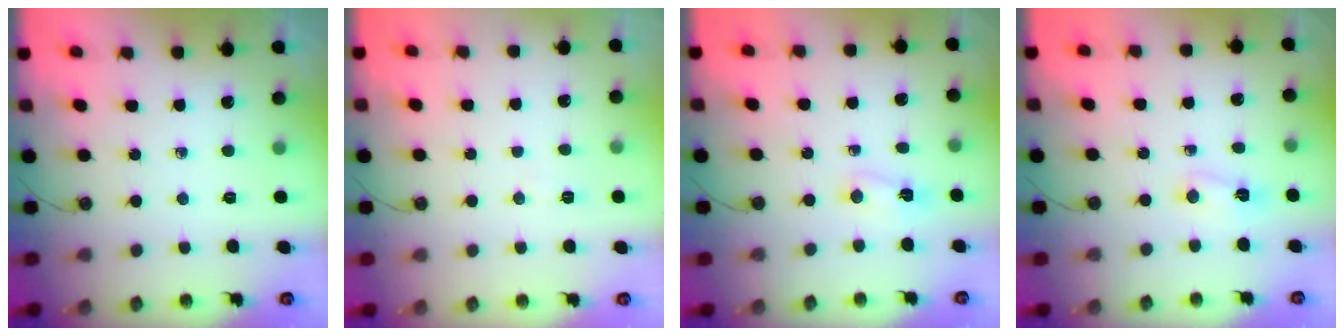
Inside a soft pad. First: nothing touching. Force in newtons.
{"total": 3.9, "press": 3.8, "slide": 1.0}
{"total": 2.4, "press": 2.1, "slide": 1.1}
{"total": 2.4, "press": 2.1, "slide": 1.1}